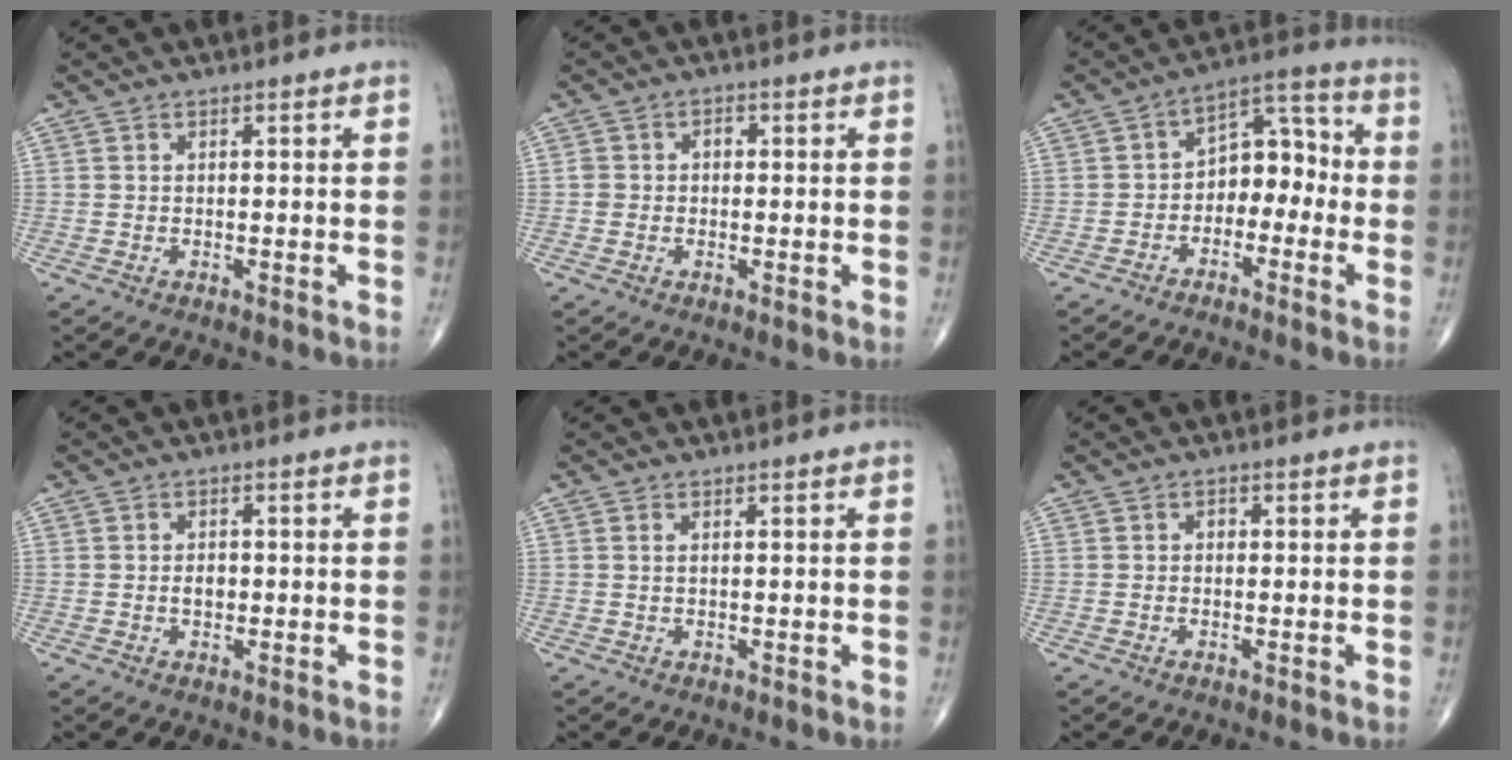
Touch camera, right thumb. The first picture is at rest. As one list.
[{"total": 2.3, "force": [-0.1, 2.0, 1.1], "torque": [-0.010, 0.010, -0.003]}, {"total": 9.1, "force": [-2.3, 6.2, 6.3], "torque": [-0.053, 0.048, -0.053]}, {"total": 1.8, "force": [-0.2, 1.2, 1.3], "torque": [-0.018, 0.002, -0.004]}, {"total": 0.5, "force": [0.2, 0.2, 0.5], "torque": [-0.010, 0.004, 0.004]}, {"total": 0.7, "force": [0.0, 0.6, 0.4], "torque": [-0.001, 0.003, -0.005]}]